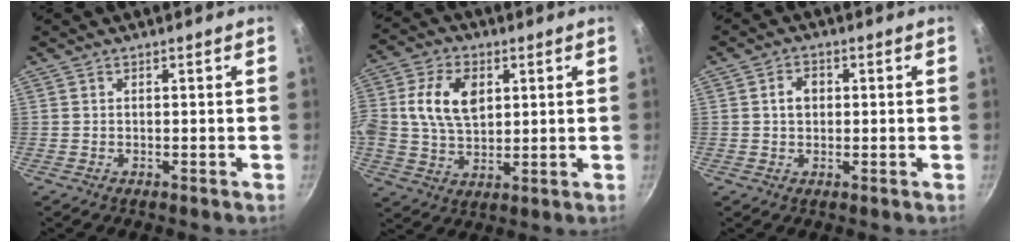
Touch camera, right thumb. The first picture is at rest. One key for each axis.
{"total": 12.0, "fx": 2.7, "fy": 8.0, "fz": 8.4, "tx": -0.142, "ty": 0.003, "tz": 0.044}
{"total": 3.5, "fx": 0.4, "fy": 2.8, "fz": 2.1, "tx": -0.019, "ty": 0.008, "tz": 0.005}